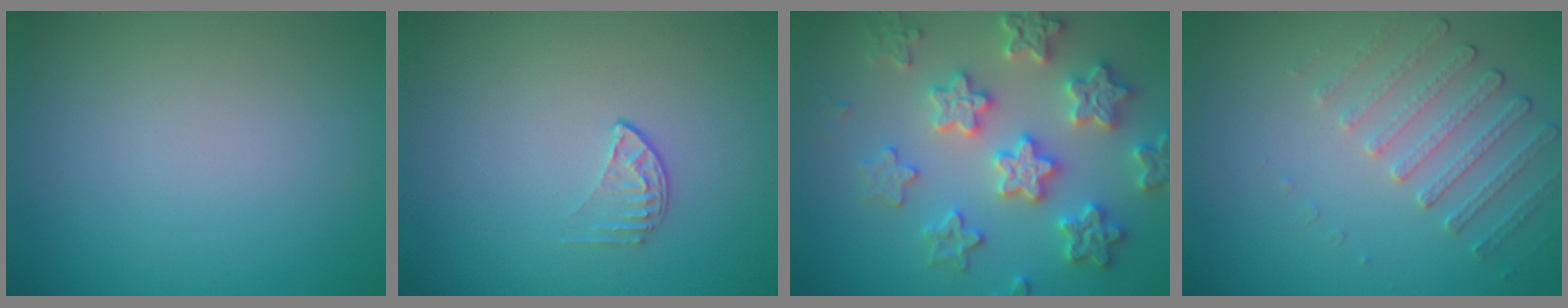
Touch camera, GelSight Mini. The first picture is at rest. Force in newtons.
{"total": 1.1, "press": 0.7, "slide": 0.9}
{"total": 6.1, "press": 6.0, "slide": 1.3}
{"total": 2.2, "press": 1.8, "slide": 1.2}